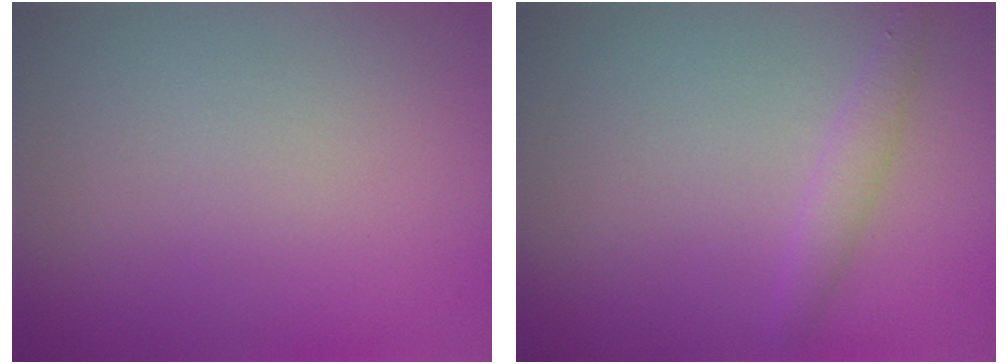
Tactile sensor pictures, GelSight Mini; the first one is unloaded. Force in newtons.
{"total": 1.5, "press": 1.5, "slide": 0.1}